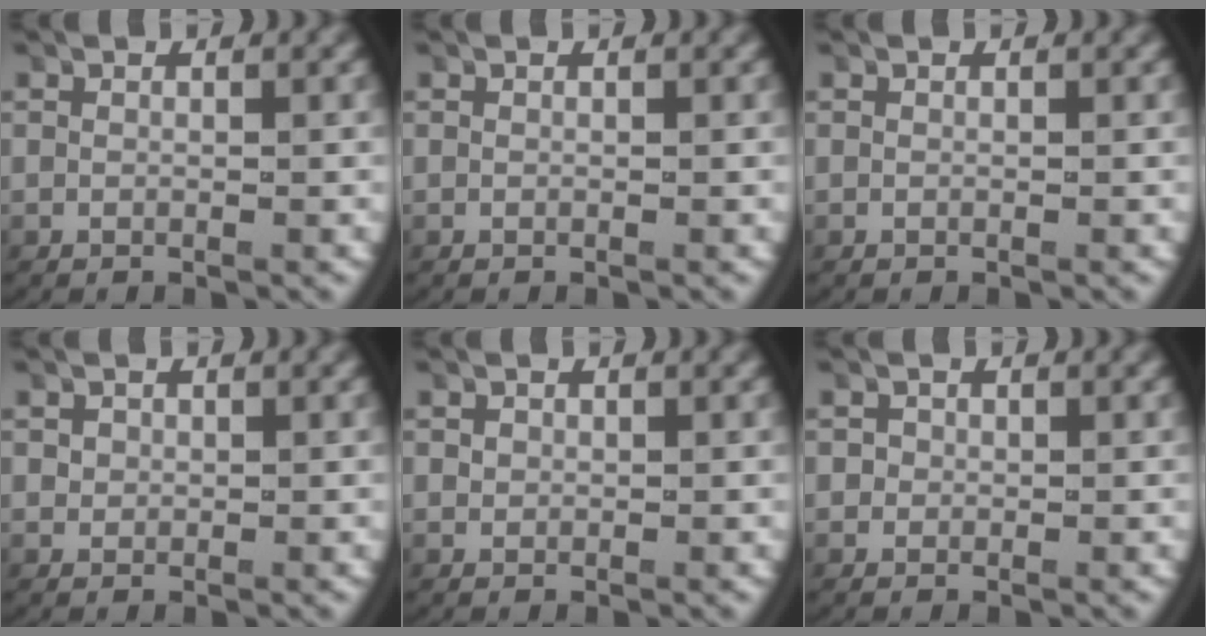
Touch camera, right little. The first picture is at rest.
{"total": 0.0}
{"total": 0.0}
{"total": 1.0, "force": [0.2, 0.9, 0.4], "torque": [-0.012, -0.004, 0.005]}
{"total": 0.7, "force": [0.1, 0.6, 0.3], "torque": [-0.009, -0.003, 0.005]}
{"total": 1.3, "force": [0.0, 1.2, 0.3], "torque": [-0.011, -0.003, -0.004]}